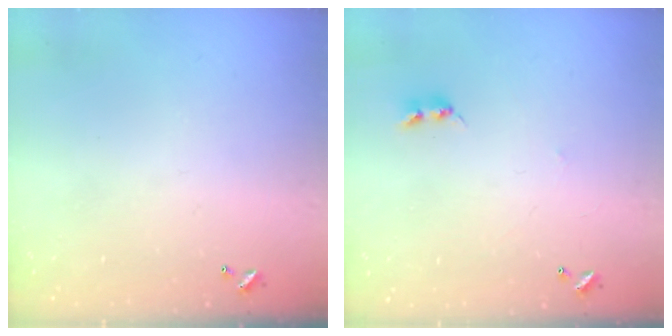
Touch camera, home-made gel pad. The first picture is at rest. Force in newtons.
{"total": 2.2, "press": 2.2, "slide": 0.4}